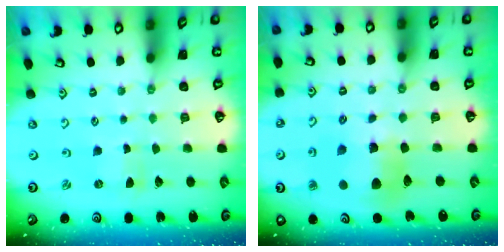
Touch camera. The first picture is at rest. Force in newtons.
{"total": 10.9, "press": 10.8, "slide": 1.5}